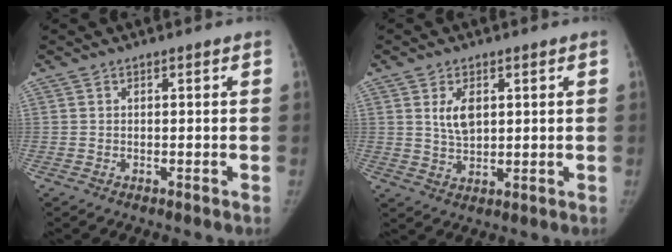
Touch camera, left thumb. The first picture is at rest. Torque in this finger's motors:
{"motor_torque": [-0.02, 0.06, 0.05, 0.06, 0.01]}